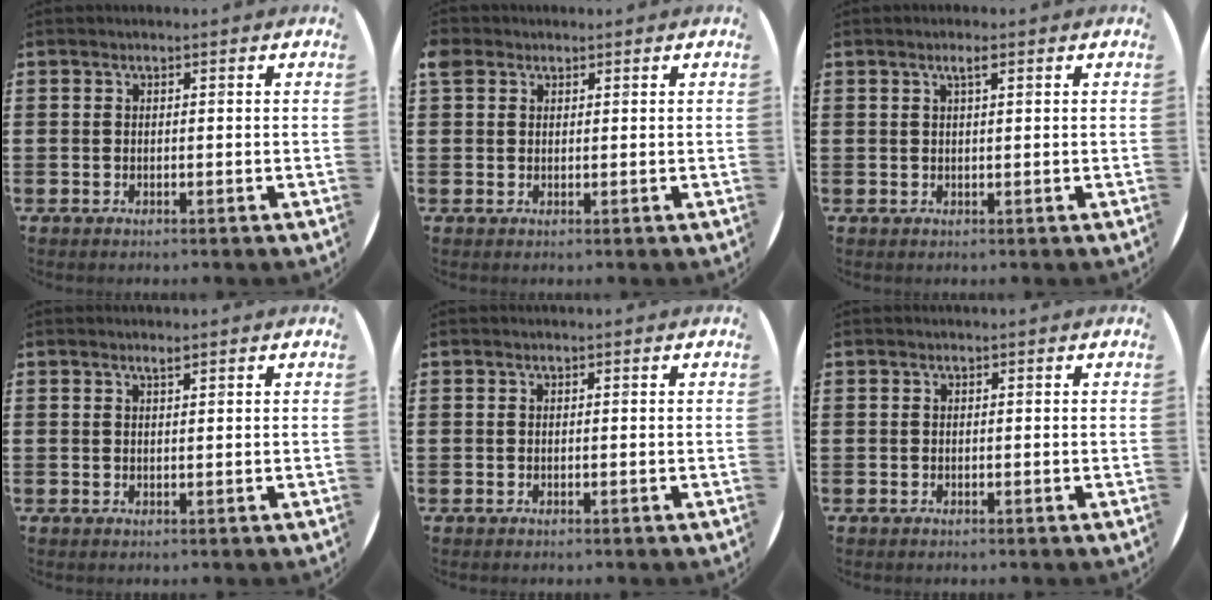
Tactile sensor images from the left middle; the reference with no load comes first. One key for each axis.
{"total": 1.7, "fx": 1.3, "fy": 1.1, "fz": 0.4, "tx": -0.004, "ty": 0.000, "tz": 0.024}
{"total": 1.6, "fx": 0.9, "fy": 0.2, "fz": 1.3, "tx": -0.026, "ty": 0.004, "tz": 0.015}
{"total": 1.1, "fx": 0.9, "fy": 0.0, "fz": 0.7, "tx": -0.014, "ty": -0.001, "tz": 0.016}
{"total": 0.0}
{"total": 0.0}